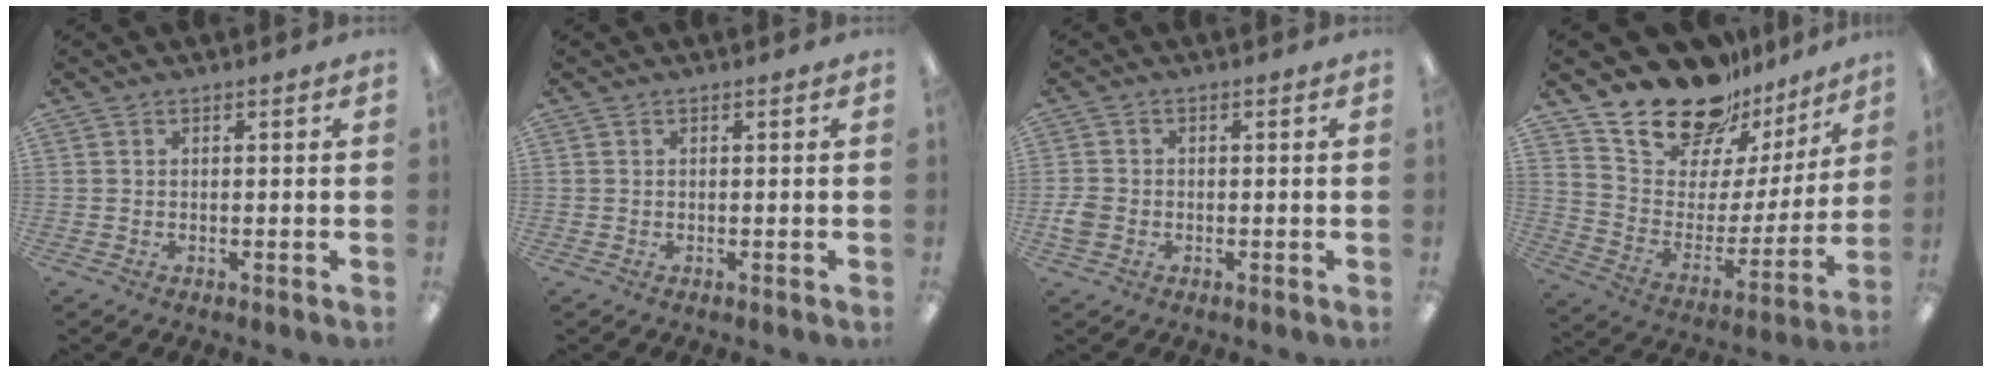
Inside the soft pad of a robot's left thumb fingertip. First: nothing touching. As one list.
[{"total": 0.0}, {"total": 3.1, "force": [-0.9, 2.5, 1.6], "torque": [-0.024, 0.008, -0.016]}, {"total": 20.3, "force": [17.7, 8.6, 4.7], "torque": [-0.094, -0.144, 0.321]}]